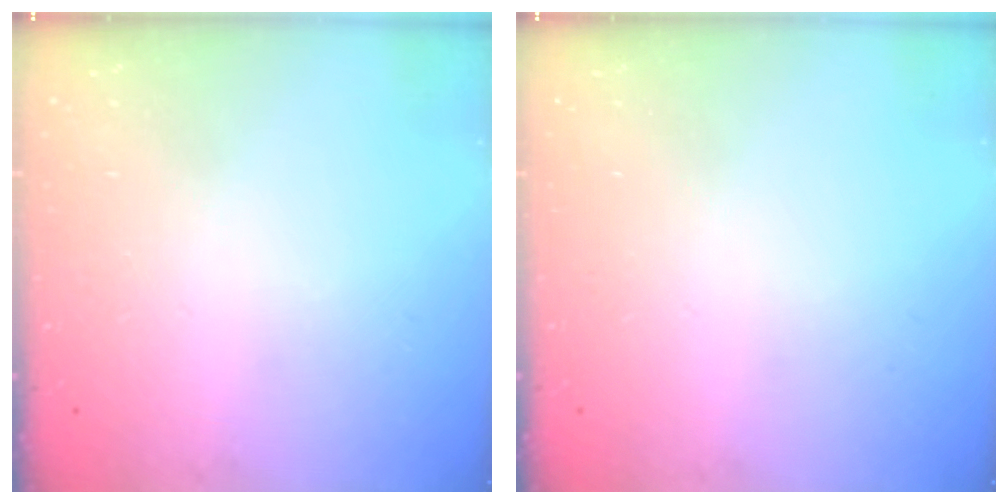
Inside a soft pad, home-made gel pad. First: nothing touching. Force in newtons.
{"total": 0.0}